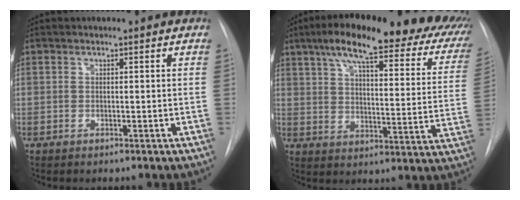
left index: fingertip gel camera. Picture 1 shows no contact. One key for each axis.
{"total": 28.6, "fx": 21.1, "fy": 6.6, "fz": 18.1, "tx": -0.238, "ty": 0.014, "tz": 0.256}